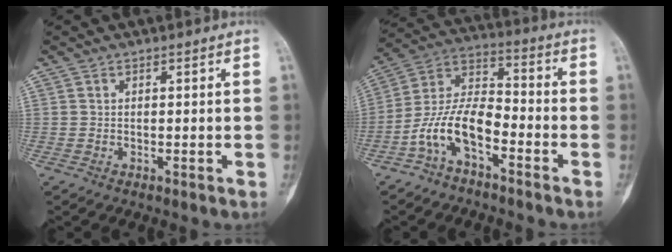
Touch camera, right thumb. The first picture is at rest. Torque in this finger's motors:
{"motor_torque": [0.56, 0.54, 0.51, -0.51, 0.14]}